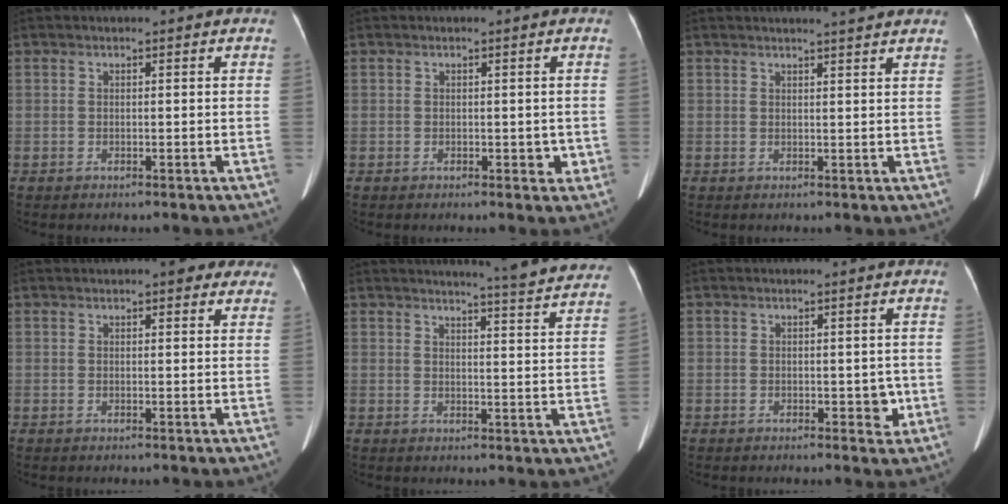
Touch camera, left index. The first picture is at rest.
{"total": 1.6, "force": [-0.3, 1.1, 1.1], "torque": [-0.008, 0.001, -0.002]}
{"total": 4.9, "force": [4.4, -0.3, 2.1], "torque": [-0.028, 0.008, 0.046]}
{"total": 4.7, "force": [3.5, 1.5, 2.7], "torque": [-0.023, 0.016, 0.038]}
{"total": 14.3, "force": [13.6, -0.8, 4.3], "torque": [-0.055, -0.062, 0.141]}
{"total": 2.4, "force": [-0.5, 1.5, 1.8], "torque": [-0.016, 0.004, -0.002]}